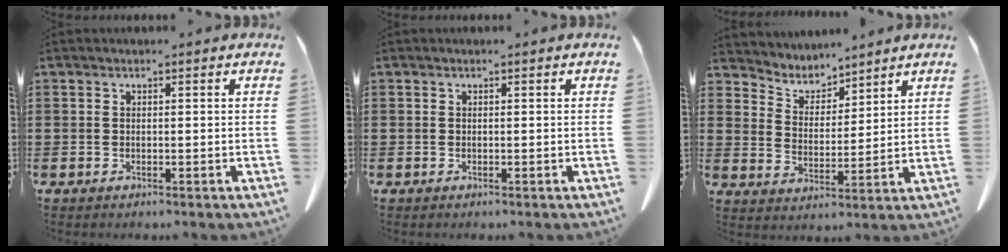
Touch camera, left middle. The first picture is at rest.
{"total": 0.0}
{"total": 4.4, "force": [4.2, 1.3, 0.0], "torque": [-0.025, -0.029, 0.072]}